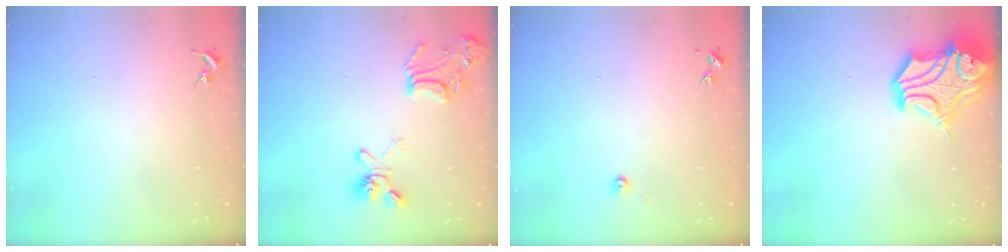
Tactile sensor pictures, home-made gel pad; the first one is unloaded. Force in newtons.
{"total": 15.8, "press": 15.7, "slide": 1.9}
{"total": 2.7, "press": 2.7, "slide": 0.2}
{"total": 16.9, "press": 16.7, "slide": 2.3}